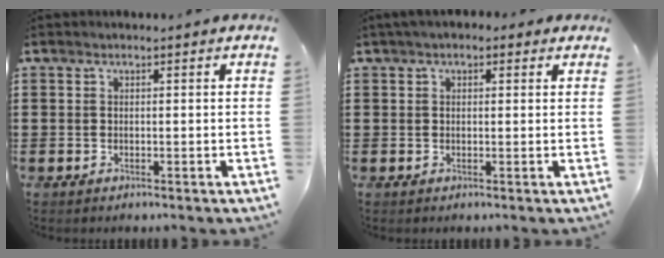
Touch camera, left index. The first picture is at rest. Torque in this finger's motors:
{"motor_torque": [1.12, -1.02, 0.20, 0.09]}